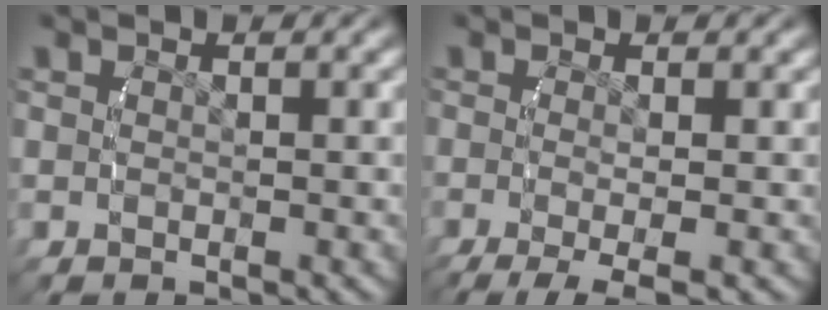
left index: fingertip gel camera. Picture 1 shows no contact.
{"total": 5.3, "force": [-3.6, 1.7, 3.5], "torque": [-0.061, -0.023, -0.040]}